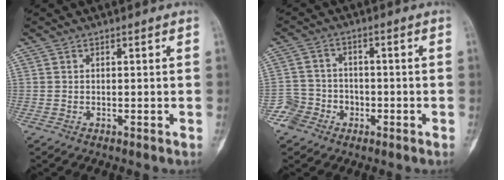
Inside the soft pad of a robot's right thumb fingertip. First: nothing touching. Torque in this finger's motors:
{"motor_torque": [0.93, 0.30, 0.45, -0.15, 0.02]}